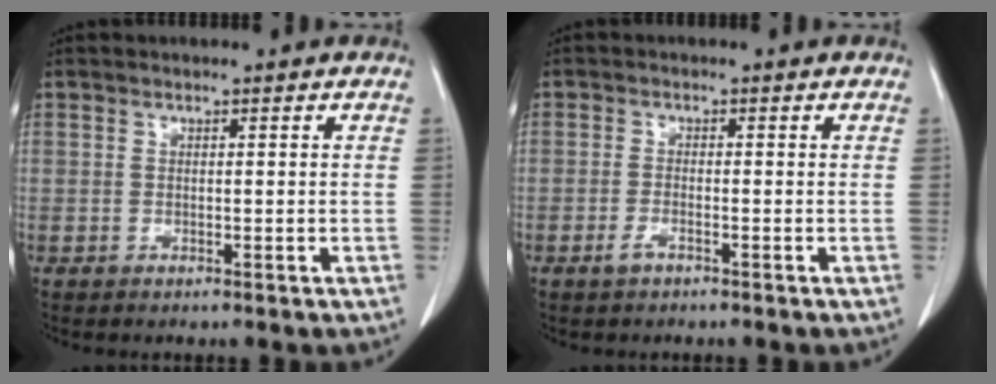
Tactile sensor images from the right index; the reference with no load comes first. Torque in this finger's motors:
{"motor_torque": [0.18, -0.09, 0.02, 0.03]}